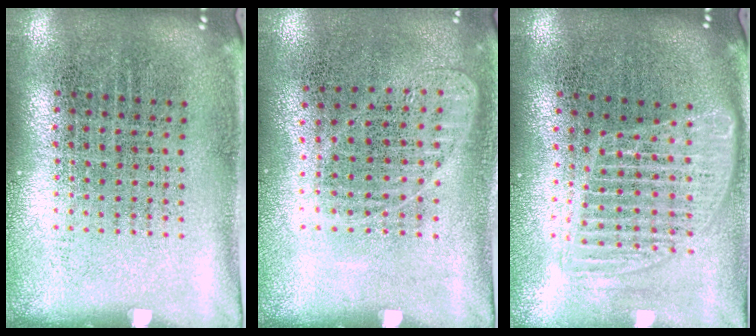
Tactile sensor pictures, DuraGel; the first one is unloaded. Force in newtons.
{"total": 1.0, "press": 1.0, "slide": 0.3}
{"total": 1.6, "press": 1.4, "slide": 0.7}